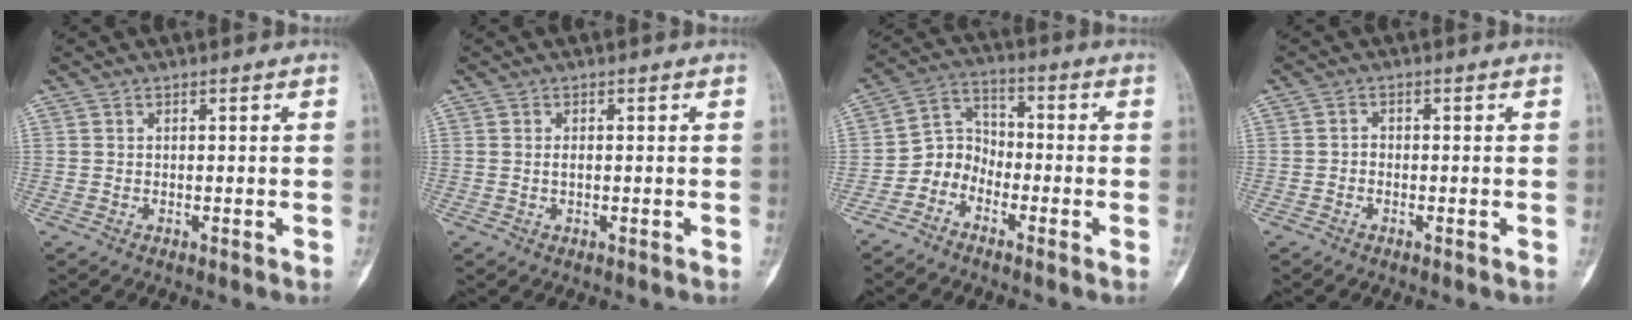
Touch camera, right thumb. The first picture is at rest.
{"total": 1.0, "force": [0.0, 0.5, 0.8], "torque": [-0.016, 0.000, 0.001]}
{"total": 6.0, "force": [-3.4, 4.7, 1.5], "torque": [-0.002, 0.048, -0.080]}
{"total": 1.2, "force": [-0.5, 1.0, 0.5], "torque": [-0.002, 0.005, -0.012]}